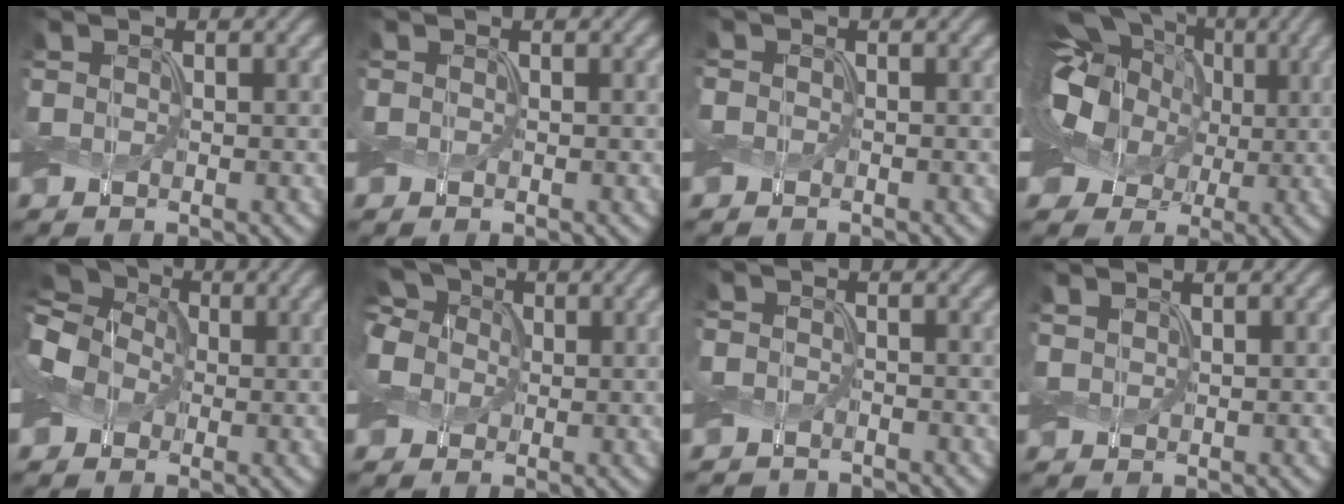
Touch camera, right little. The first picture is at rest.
{"total": 0.0}
{"total": 0.6, "force": [-0.4, 0.3, -0.3], "torque": [0.013, 0.000, -0.011]}
{"total": 15.5, "force": [4.7, 12.2, 8.3], "torque": [-0.193, 0.048, 0.049]}
{"total": 8.2, "force": [-0.5, 6.8, 4.6], "torque": [-0.106, 0.024, -0.046]}
{"total": 8.6, "force": [3.1, 6.7, 4.4], "torque": [-0.089, 0.034, 0.024]}
{"total": 2.0, "force": [-1.8, 0.8, -0.4], "torque": [0.021, -0.006, -0.041]}
{"total": 0.8, "force": [0.6, 0.3, 0.4], "torque": [-0.010, 0.002, 0.015]}